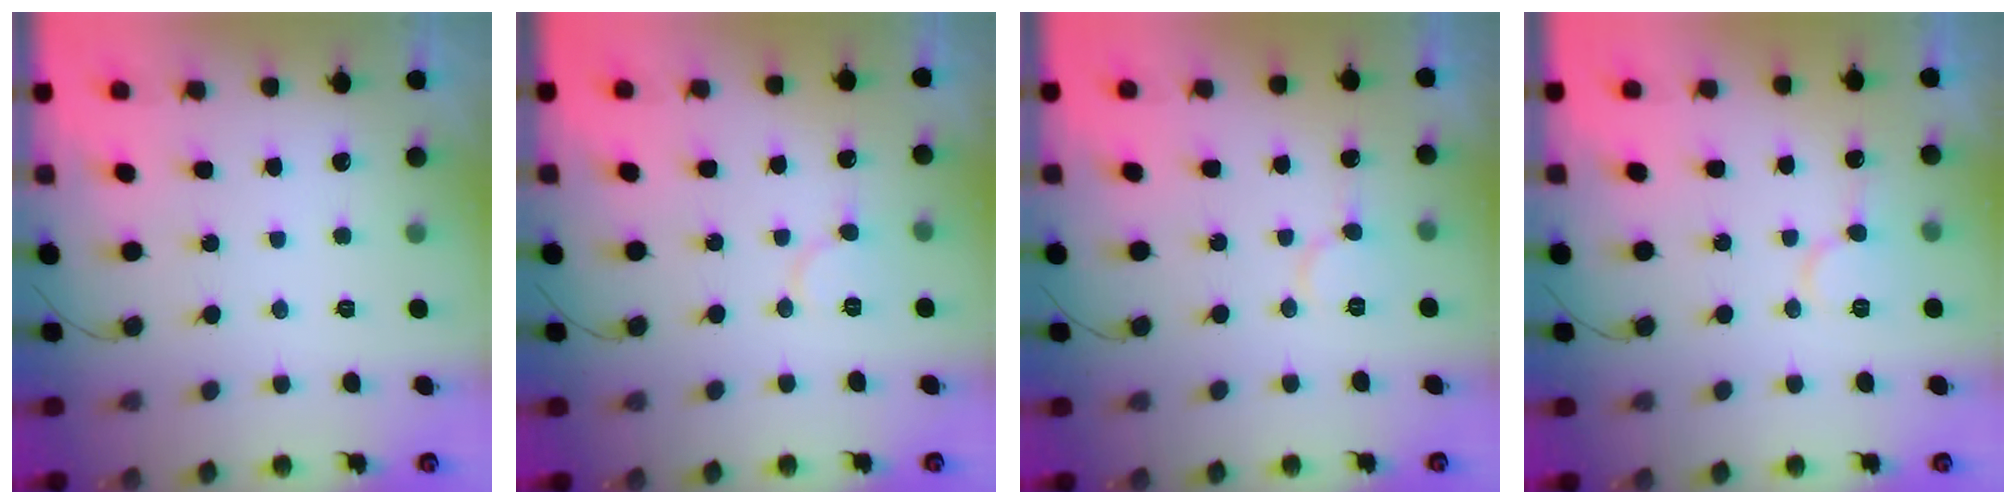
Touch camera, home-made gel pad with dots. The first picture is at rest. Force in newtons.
{"total": 7.0, "press": 7.0, "slide": 0.5}
{"total": 6.6, "press": 6.5, "slide": 0.5}
{"total": 8.4, "press": 8.4, "slide": 0.9}